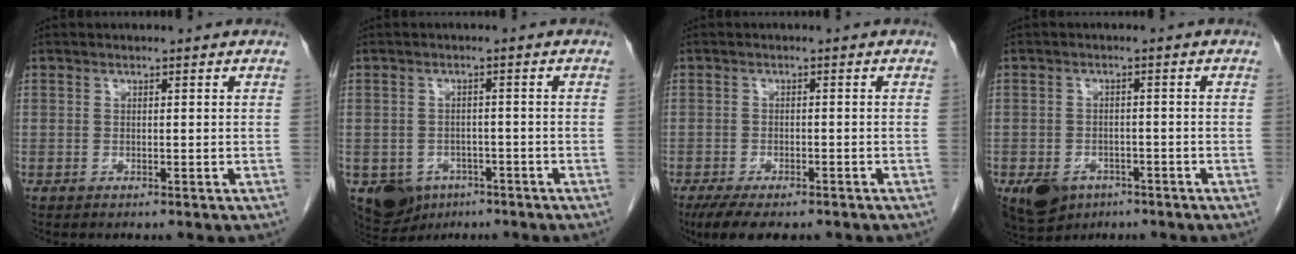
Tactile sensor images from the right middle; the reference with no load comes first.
{"total": 8.8, "force": [-4.8, 6.9, 2.8], "torque": [-0.062, 0.002, -0.062]}
{"total": 7.8, "force": [-5.9, 2.8, 4.3], "torque": [-0.062, -0.010, -0.087]}
{"total": 6.8, "force": [-4.1, 4.6, 2.9], "torque": [-0.050, -0.001, -0.058]}